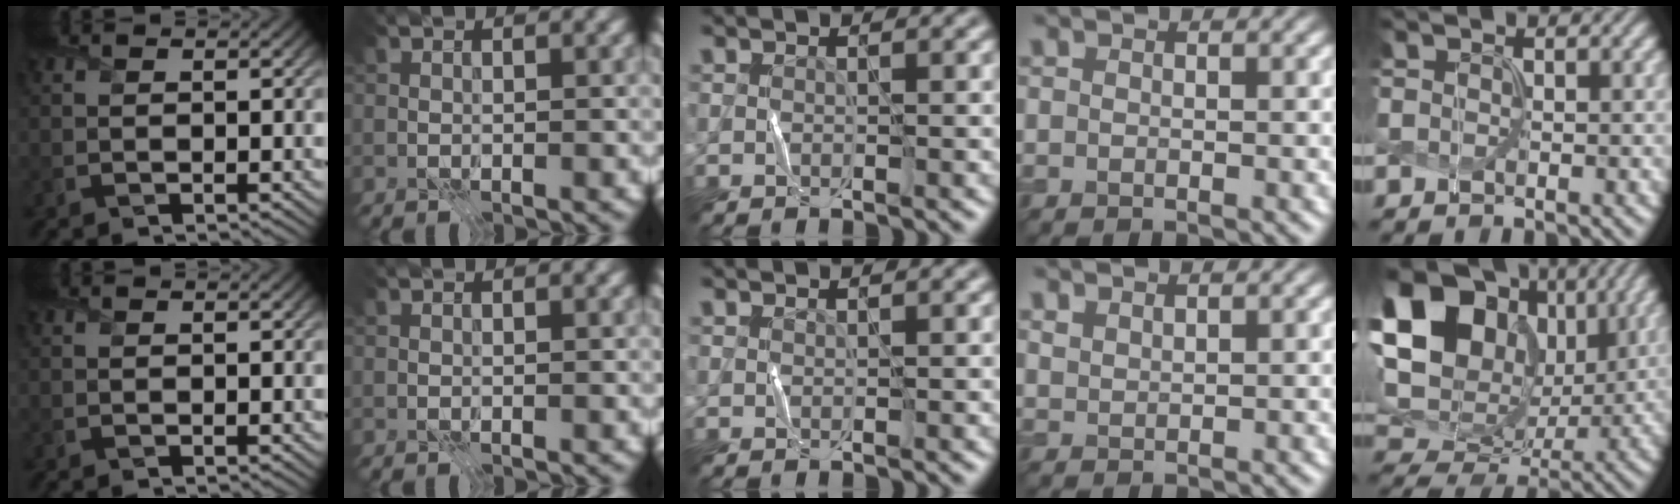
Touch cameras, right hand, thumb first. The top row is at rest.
{"ring": {"total": 1.2, "force": [1.1, 0.4, 0.3], "torque": [-0.011, -0.002, 0.026]}, "little": {"total": 20.3, "force": [7.1, 15.0, 11.7], "torque": [-0.259, 0.054, 0.124]}}